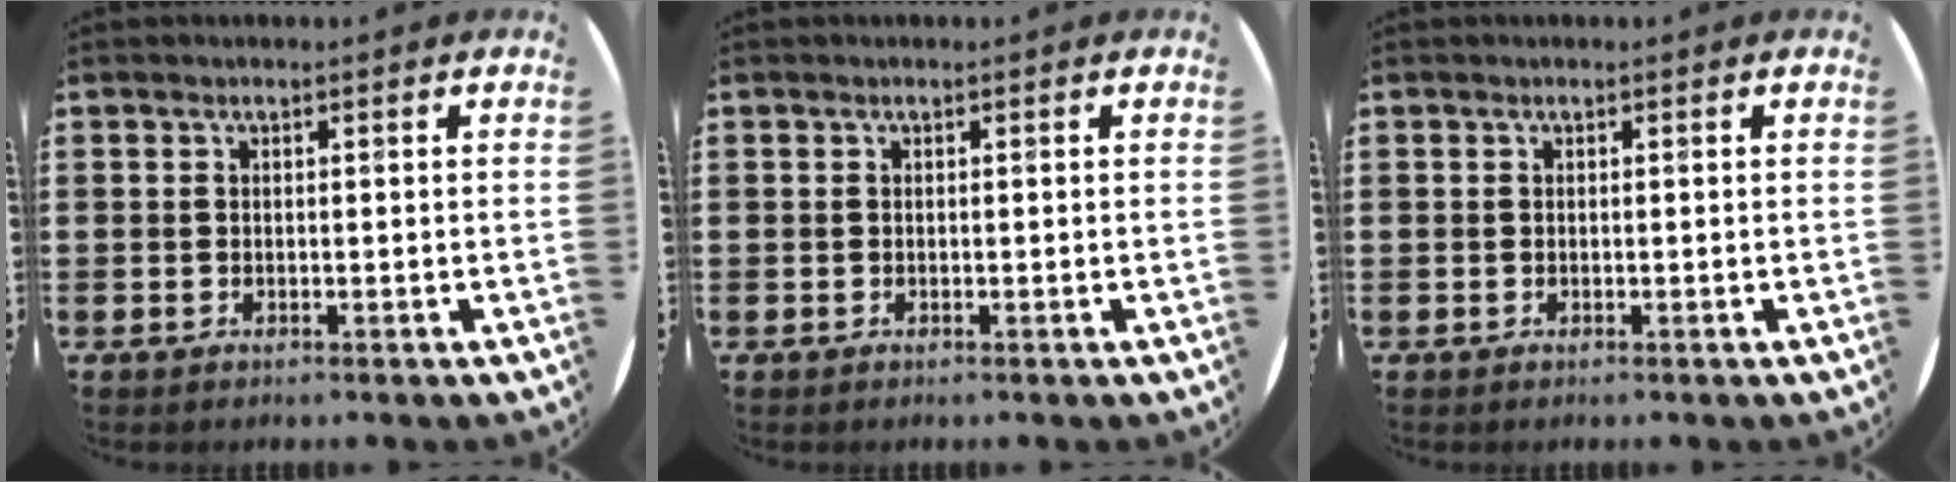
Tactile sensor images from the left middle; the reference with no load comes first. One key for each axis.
{"total": 0.0}
{"total": 0.0}